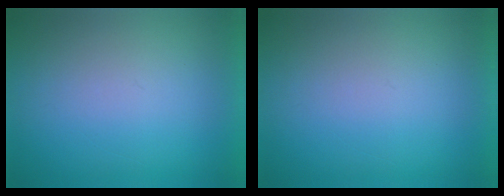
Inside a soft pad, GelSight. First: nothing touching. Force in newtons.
{"total": 0.0}